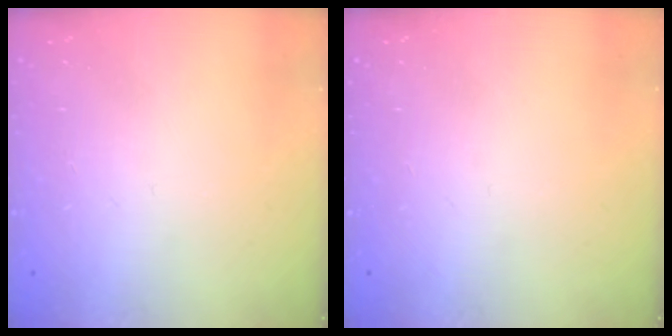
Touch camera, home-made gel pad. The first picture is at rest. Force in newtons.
{"total": 0.0}